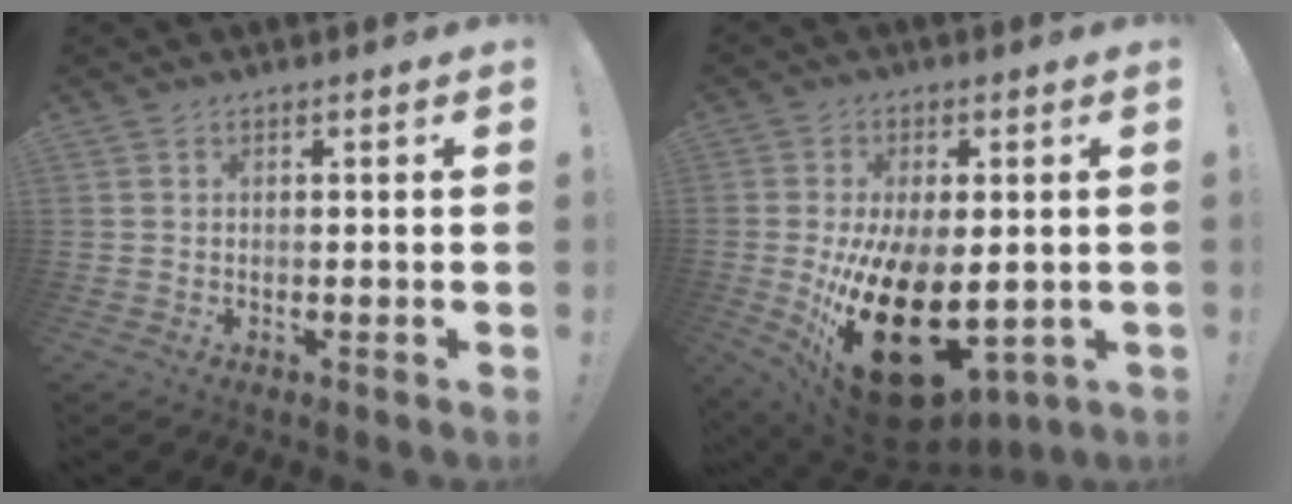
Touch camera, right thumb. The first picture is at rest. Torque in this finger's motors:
{"motor_torque": [0.40, 1.51, 1.61, -1.16, 0.87]}